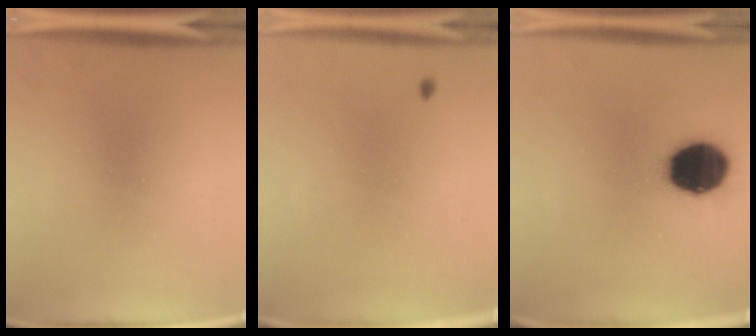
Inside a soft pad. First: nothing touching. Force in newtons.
{"total": 0.9}
{"total": 17.9}